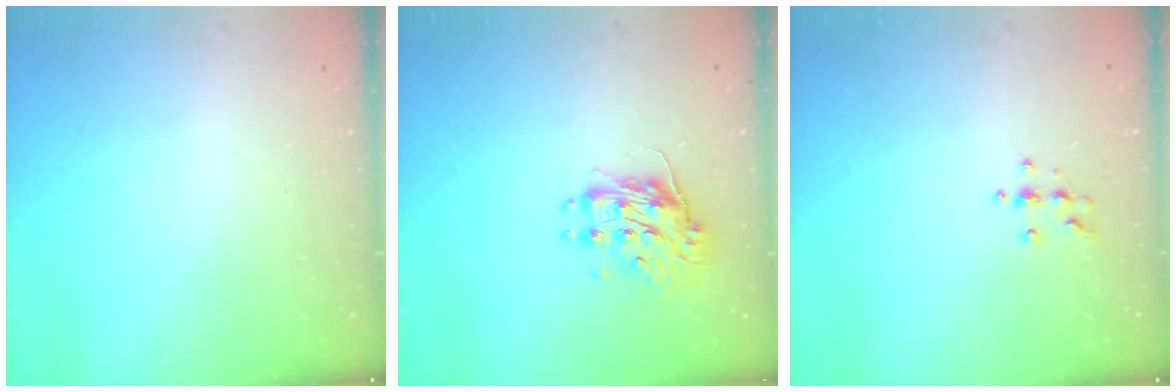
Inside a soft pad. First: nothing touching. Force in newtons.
{"total": 10.4, "press": 10.4, "slide": 0.8}
{"total": 4.8, "press": 4.8, "slide": 0.6}